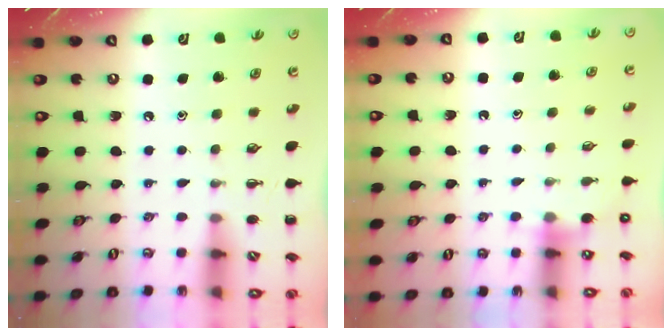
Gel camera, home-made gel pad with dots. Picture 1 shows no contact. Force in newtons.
{"total": 4.2, "press": 4.1, "slide": 1.0}